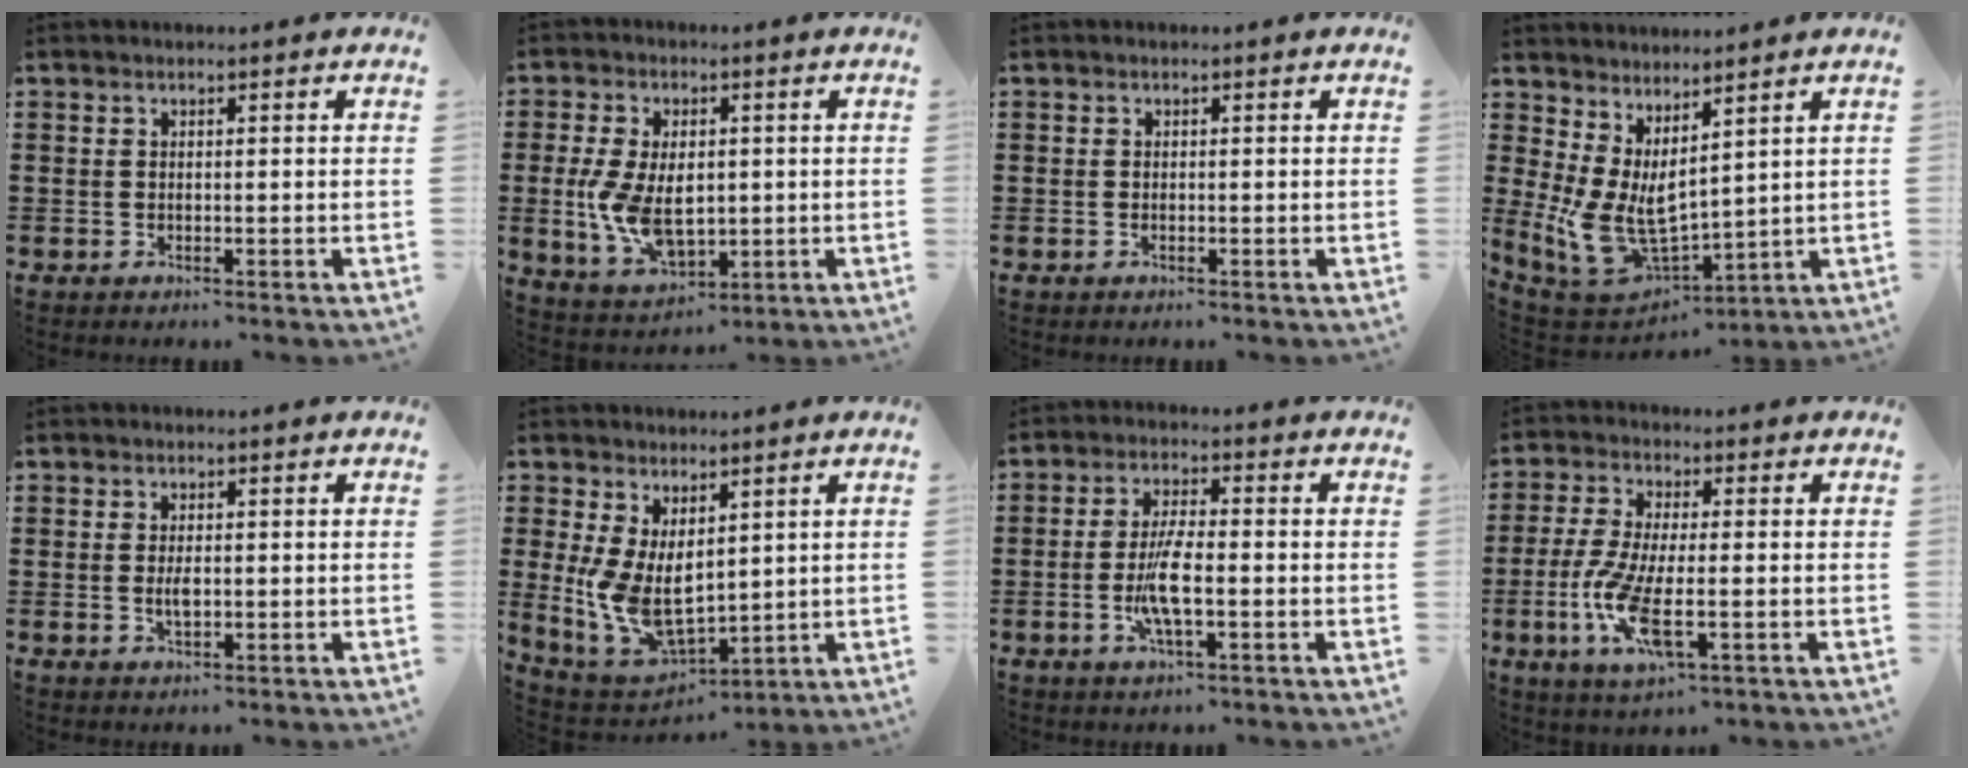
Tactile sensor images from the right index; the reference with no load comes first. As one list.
[{"total": 9.1, "force": [-0.2, 5.5, 7.3], "torque": [-0.165, 0.004, -0.004]}, {"total": 0.0}, {"total": 6.7, "force": [1.8, 3.9, 5.1], "torque": [-0.140, -0.048, 0.041]}, {"total": 2.2, "force": [-0.1, 1.0, 2.0], "torque": [-0.038, 0.001, -0.001]}, {"total": 8.9, "force": [1.6, 5.3, 6.9], "torque": [-0.160, -0.011, 0.037]}, {"total": 6.6, "force": [-1.7, 1.6, 6.2], "torque": [-0.138, -0.012, -0.038]}, {"total": 8.8, "force": [-2.8, 2.6, 7.9], "torque": [-0.186, -0.020, -0.058]}]